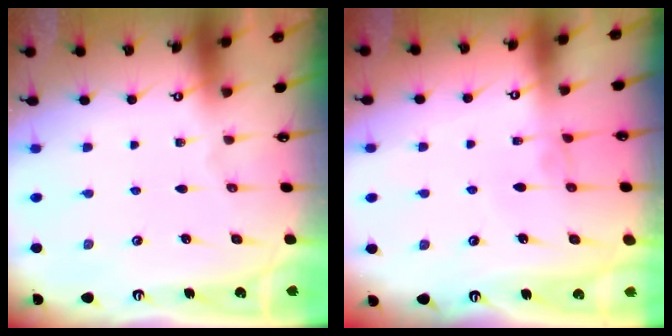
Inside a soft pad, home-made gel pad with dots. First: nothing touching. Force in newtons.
{"total": 1.4, "press": 1.3, "slide": 0.2}